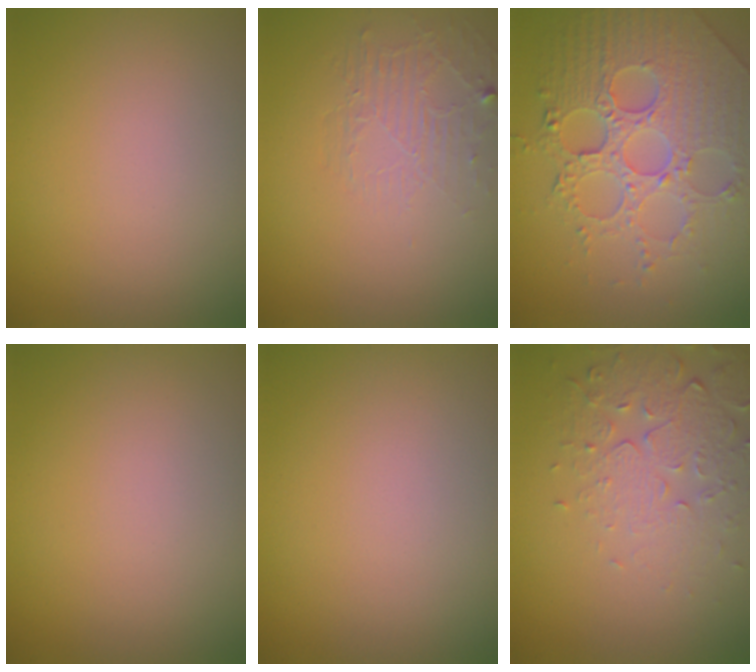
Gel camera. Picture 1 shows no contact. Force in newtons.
{"total": 1.9, "press": 0.6, "slide": 1.8}
{"total": 8.1, "press": 6.0, "slide": 5.4}
{"total": 0.0}
{"total": 0.0}
{"total": 5.0, "press": 3.6, "slide": 3.4}